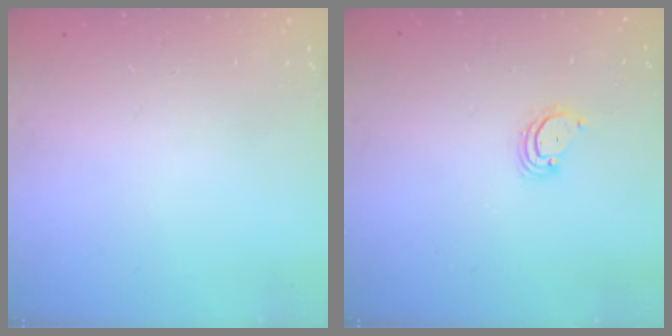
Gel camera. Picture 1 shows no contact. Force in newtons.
{"total": 2.8, "press": 2.8, "slide": 0.2}